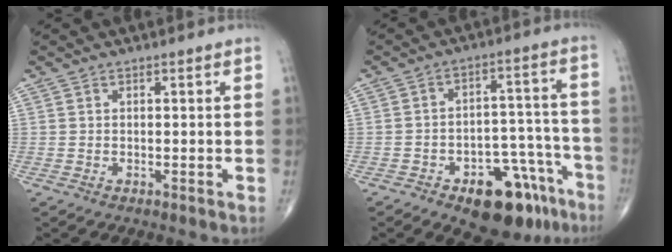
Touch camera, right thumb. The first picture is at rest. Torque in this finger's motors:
{"motor_torque": [3.91, 1.10, 0.51, -0.78, 0.00]}